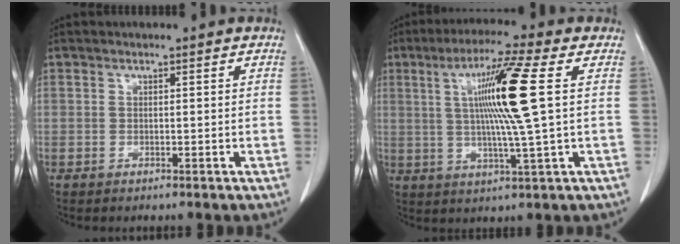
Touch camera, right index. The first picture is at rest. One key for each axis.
{"total": 12.5, "fx": 2.4, "fy": -1.4, "fz": 12.1, "tx": -0.221, "ty": 0.003, "tz": 0.042}